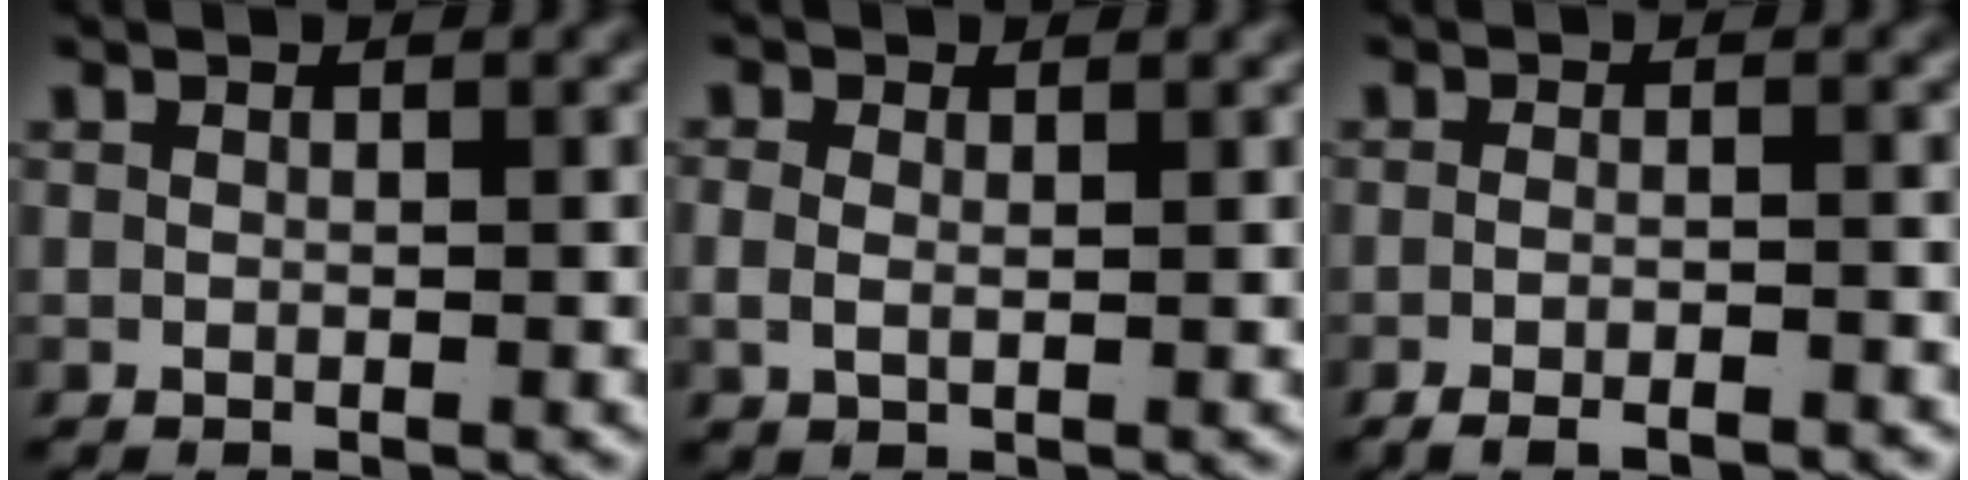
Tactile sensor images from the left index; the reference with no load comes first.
{"total": 1.3, "force": [0.4, 0.6, 1.1], "torque": [-0.032, -0.013, 0.015]}
{"total": 3.0, "force": [-2.8, 0.4, 1.2], "torque": [-0.019, -0.008, -0.042]}